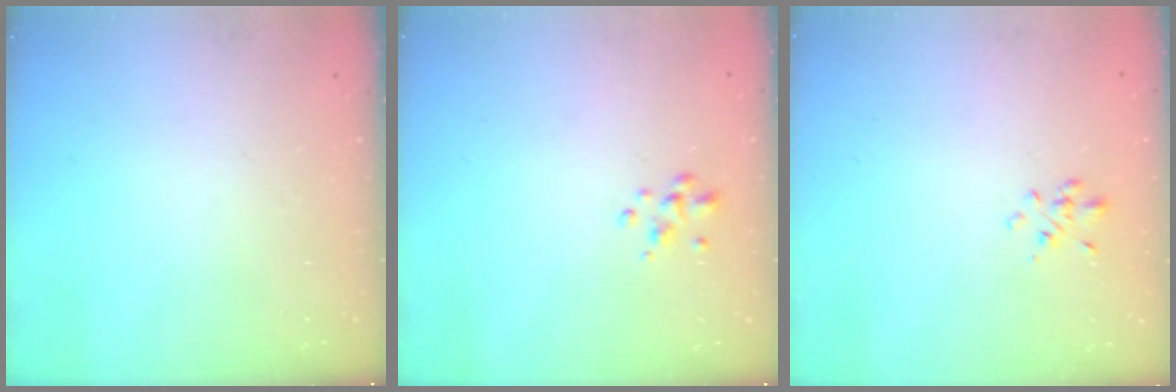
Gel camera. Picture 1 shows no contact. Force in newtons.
{"total": 2.1, "press": 2.1, "slide": 0.1}
{"total": 1.6, "press": 1.5, "slide": 0.6}